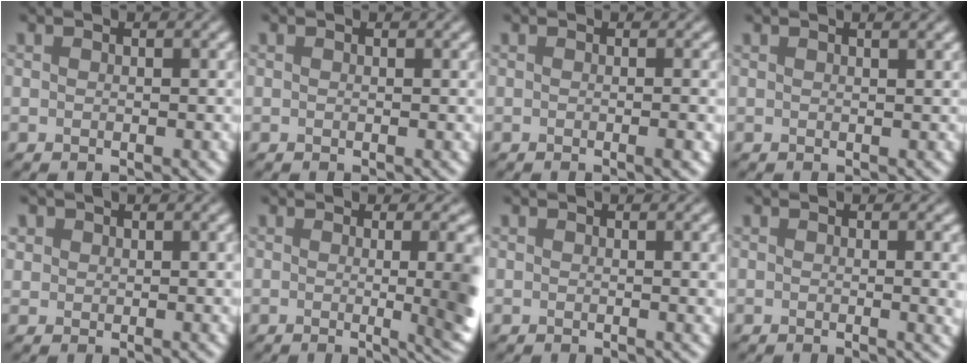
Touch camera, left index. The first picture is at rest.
{"total": 0.0}
{"total": 2.2, "force": [-0.3, 0.6, 2.0], "torque": [-0.014, -0.001, -0.006]}
{"total": 2.3, "force": [1.4, 0.9, 1.6], "torque": [-0.006, 0.007, -0.004]}
{"total": 1.8, "force": [1.0, 1.3, 0.8], "torque": [-0.015, 0.000, 0.017]}
{"total": 8.9, "force": [-0.2, 3.0, 8.4], "torque": [-0.062, 0.001, -0.006]}
{"total": 2.3, "force": [0.6, 0.7, 2.1], "torque": [-0.015, 0.003, 0.008]}
{"total": 3.4, "force": [0.2, 1.1, 3.2], "torque": [-0.025, 0.001, 0.001]}